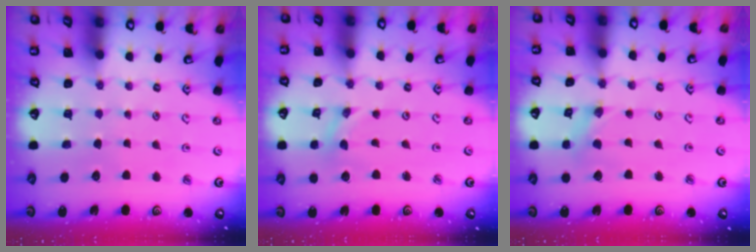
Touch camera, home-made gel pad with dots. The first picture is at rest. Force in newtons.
{"total": 0.0}
{"total": 1.9, "press": 1.9, "slide": 0.3}